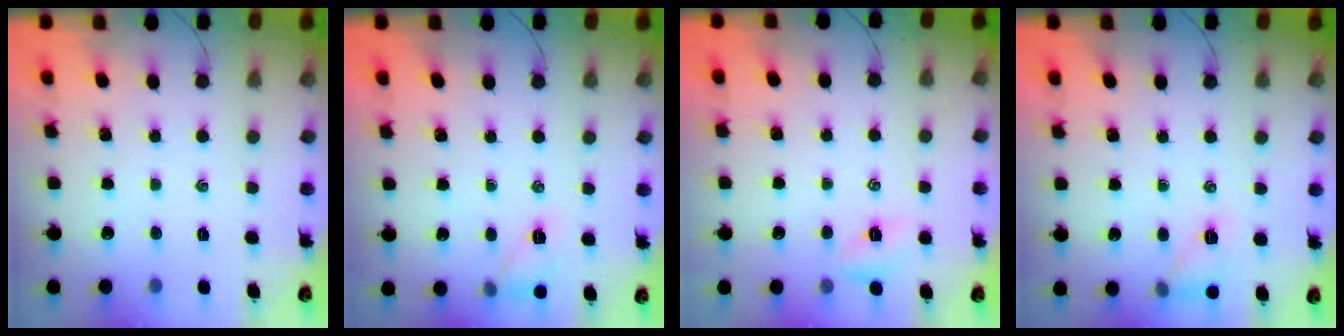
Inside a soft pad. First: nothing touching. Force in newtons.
{"total": 8.0, "press": 7.9, "slide": 0.9}
{"total": 4.5, "press": 4.2, "slide": 1.4}
{"total": 8.8, "press": 8.7, "slide": 0.7}